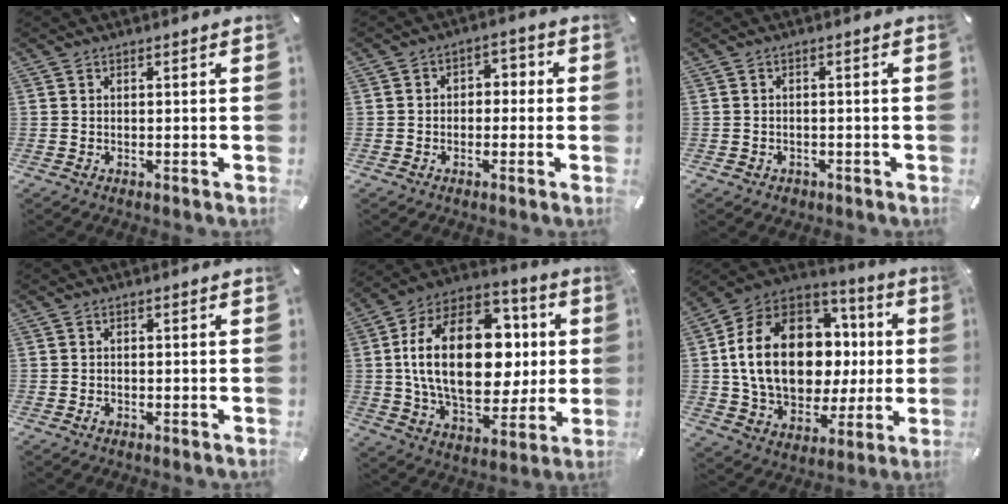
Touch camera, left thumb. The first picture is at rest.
{"total": 3.7, "force": [-2.0, 2.8, 1.4], "torque": [-0.026, 0.018, -0.041]}
{"total": 1.7, "force": [-0.8, 1.4, 0.4], "torque": [-0.009, 0.005, -0.020]}
{"total": 0.8, "force": [-0.4, 0.6, 0.5], "torque": [-0.009, 0.000, -0.009]}
{"total": 27.2, "force": [2.6, 16.9, 21.2], "torque": [-0.408, 0.005, 0.048]}
{"total": 22.0, "force": [2.7, 15.5, 15.4], "torque": [-0.310, -0.014, 0.052]}